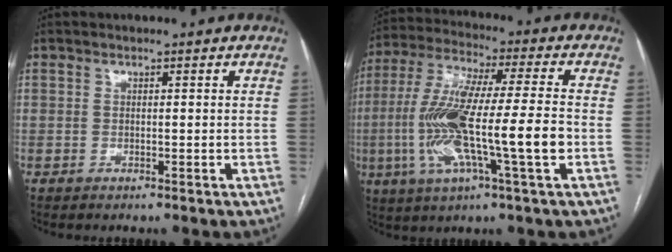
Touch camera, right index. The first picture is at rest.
{"total": 17.1, "force": [-3.3, 0.9, 16.7], "torque": [-0.332, -0.004, -0.064]}